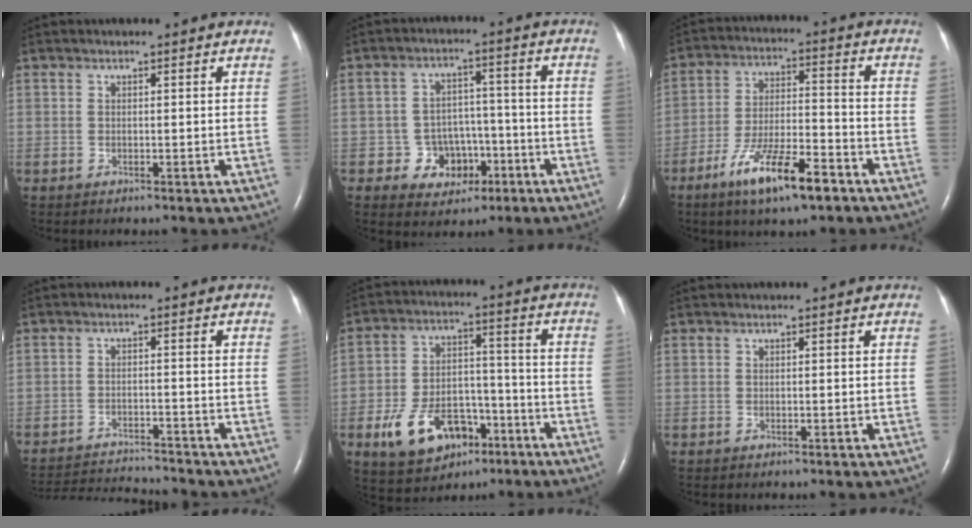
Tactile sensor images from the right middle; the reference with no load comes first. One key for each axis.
{"total": 6.5, "fx": -2.6, "fy": 5.7, "fz": 1.7, "tx": -0.012, "ty": 0.021, "tz": -0.030}
{"total": 11.6, "fx": -7.2, "fy": 2.3, "fz": 8.8, "tx": -0.160, "ty": -0.009, "tz": -0.125}
{"total": 10.8, "fx": -10.6, "fy": -0.1, "fz": 1.9, "tx": -0.036, "ty": -0.006, "tz": -0.166}
{"total": 13.1, "fx": -6.5, "fy": 7.7, "fz": 8.3, "tx": -0.155, "ty": 0.012, "tz": -0.100}
{"total": 0.0}